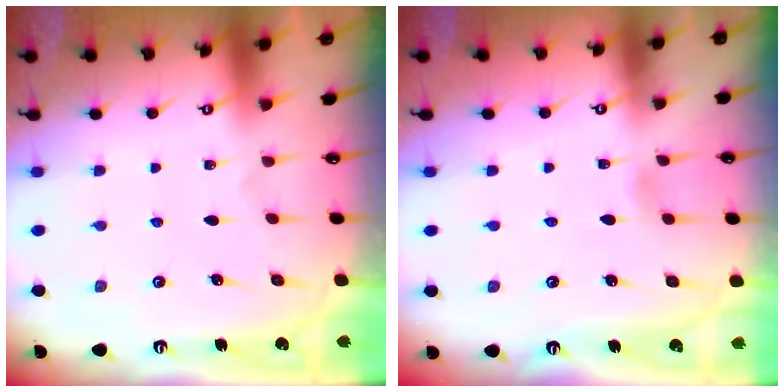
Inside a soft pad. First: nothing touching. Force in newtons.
{"total": 4.0, "press": 4.0, "slide": 0.4}